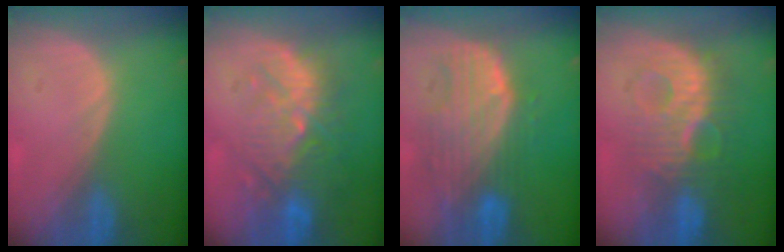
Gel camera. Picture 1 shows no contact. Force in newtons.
{"total": 10.8, "press": 9.8, "slide": 4.5}
{"total": 10.3, "press": 8.9, "slide": 5.1}
{"total": 9.4, "press": 9.3, "slide": 1.6}